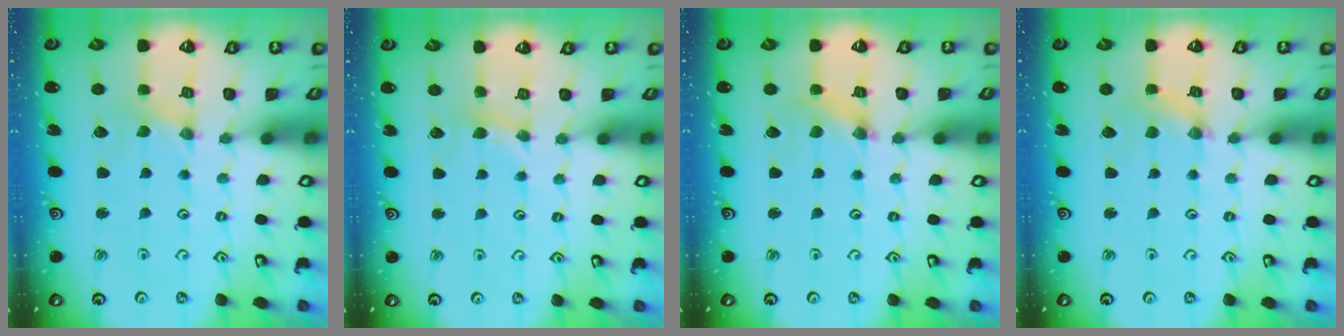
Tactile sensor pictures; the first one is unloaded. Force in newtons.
{"total": 2.6, "press": 2.6, "slide": 0.3}
{"total": 1.8, "press": 1.8, "slide": 0.3}
{"total": 2.5, "press": 2.5, "slide": 0.3}